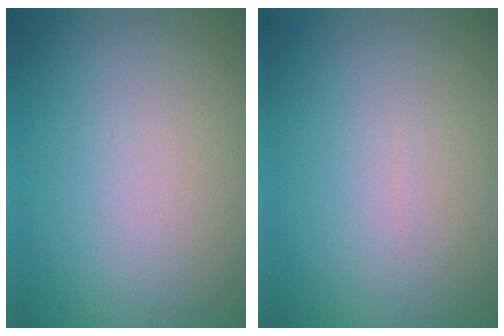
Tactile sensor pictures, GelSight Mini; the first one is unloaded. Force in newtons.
{"total": 0.0}